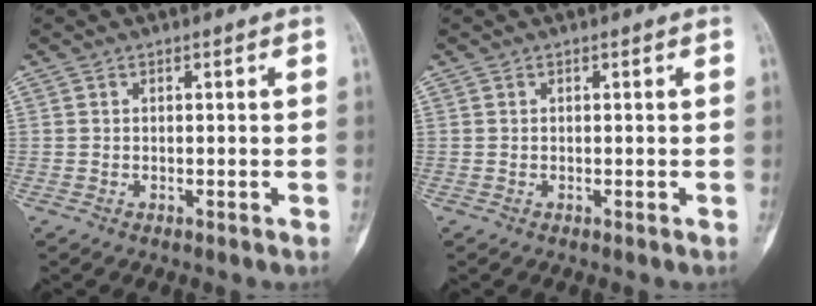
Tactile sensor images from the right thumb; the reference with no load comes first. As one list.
[{"total": 0.0}]